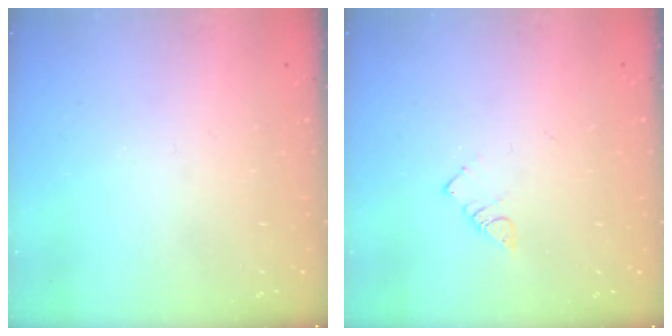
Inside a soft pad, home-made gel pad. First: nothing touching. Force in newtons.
{"total": 2.8, "press": 2.8, "slide": 0.3}